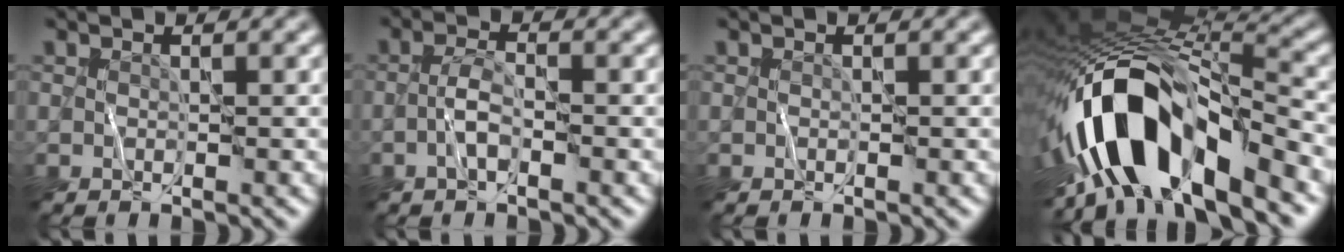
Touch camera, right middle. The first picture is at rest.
{"total": 1.9, "force": [-0.8, 0.6, 1.6], "torque": [-0.029, 0.008, -0.021]}
{"total": 0.0}
{"total": 14.2, "force": [-5.5, 6.1, 11.6], "torque": [-0.203, 0.006, -0.095]}